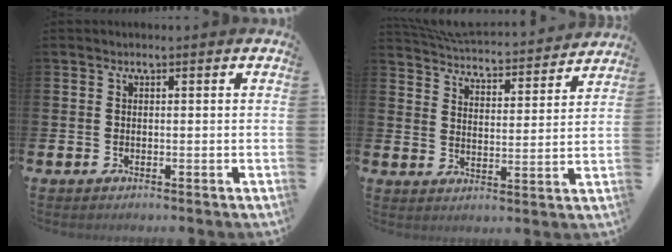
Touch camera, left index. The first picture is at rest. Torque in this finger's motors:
{"motor_torque": [0.76, -1.10, 0.18, 0.07]}